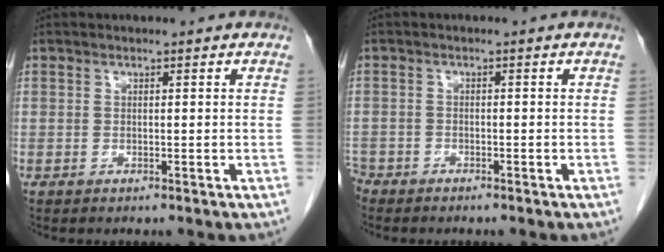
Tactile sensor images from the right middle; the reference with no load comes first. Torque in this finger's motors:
{"motor_torque": [0.97, -1.17, 0.07, -0.08]}